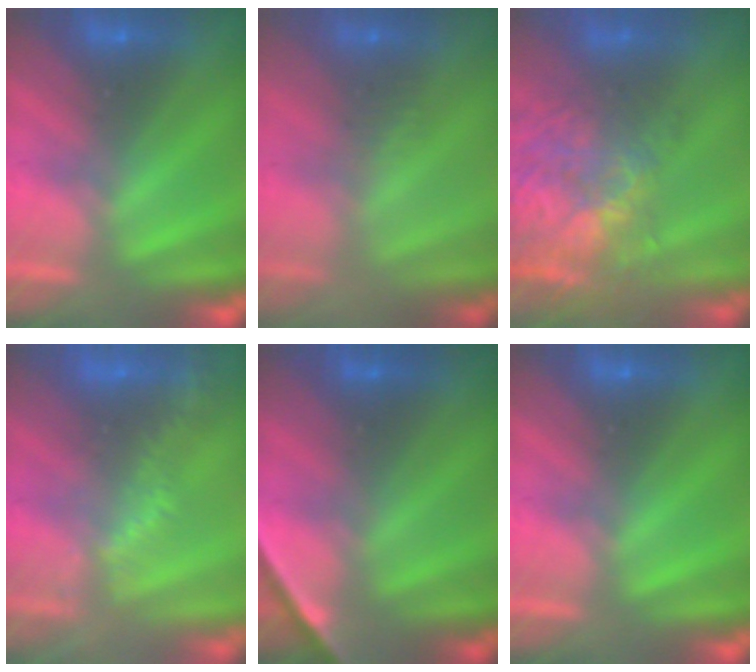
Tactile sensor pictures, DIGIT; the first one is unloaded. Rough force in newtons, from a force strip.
{"total": 2.6}
{"total": 7.8}
{"total": 2.9}
{"total": 2.0}
{"total": 0.0}